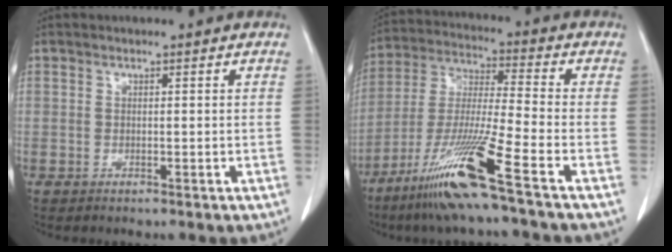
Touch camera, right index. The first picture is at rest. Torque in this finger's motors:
{"motor_torque": [1.43, -0.71, 0.37, 0.17]}